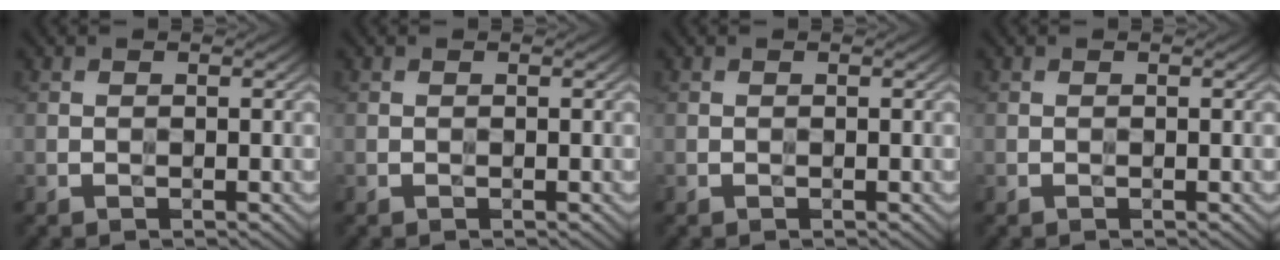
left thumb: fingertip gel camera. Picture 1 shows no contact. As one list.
[{"total": 0.0}, {"total": 0.0}, {"total": 0.0}]